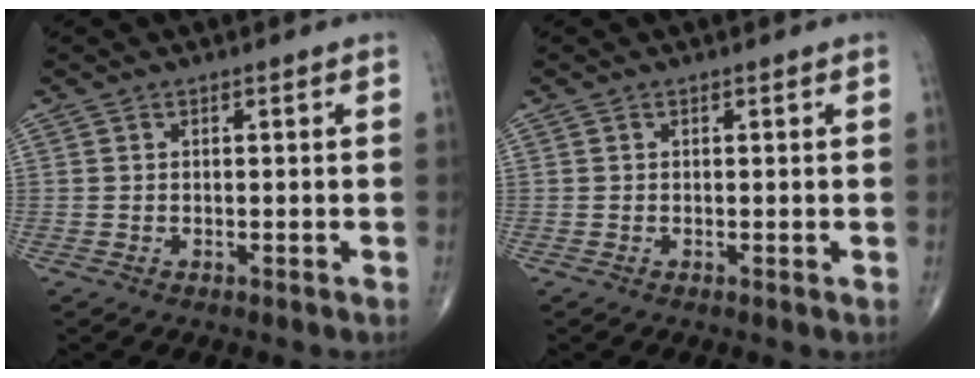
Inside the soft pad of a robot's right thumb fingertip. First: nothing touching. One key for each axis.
{"total": 0.0}